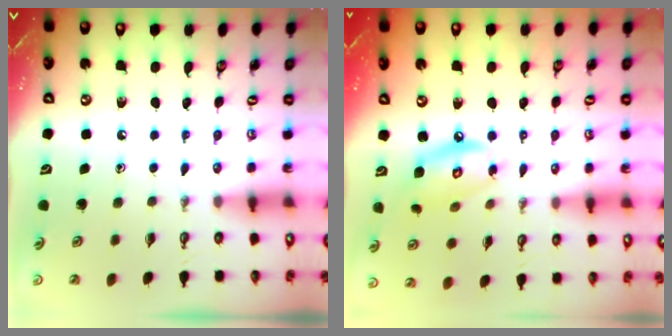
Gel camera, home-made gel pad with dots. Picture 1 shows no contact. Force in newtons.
{"total": 10.0, "press": 10.0, "slide": 0.8}